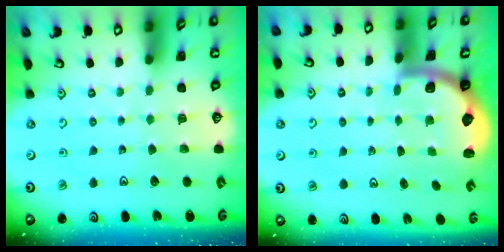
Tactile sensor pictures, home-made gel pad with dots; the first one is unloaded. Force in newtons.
{"total": 2.0, "press": 2.0, "slide": 0.5}